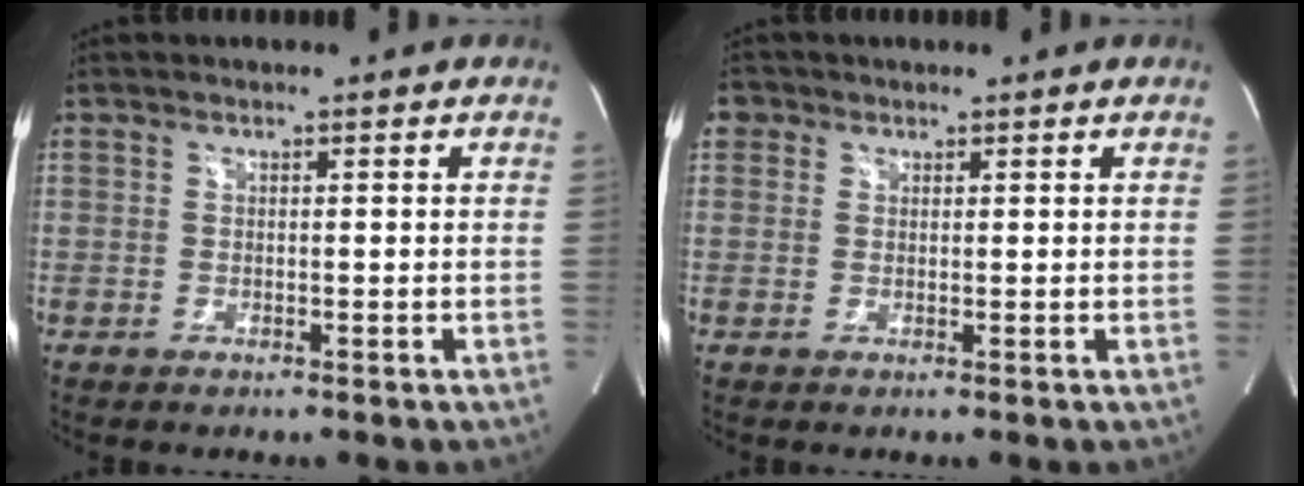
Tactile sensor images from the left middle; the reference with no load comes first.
{"total": 2.0, "force": [0.9, 1.7, 0.2], "torque": [0.006, 0.009, 0.011]}